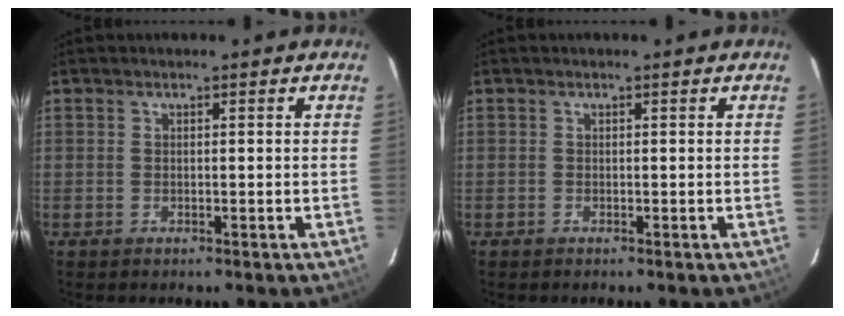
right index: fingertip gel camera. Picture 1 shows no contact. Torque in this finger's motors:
{"motor_torque": [0.29, -0.13, 0.03, 0.01]}